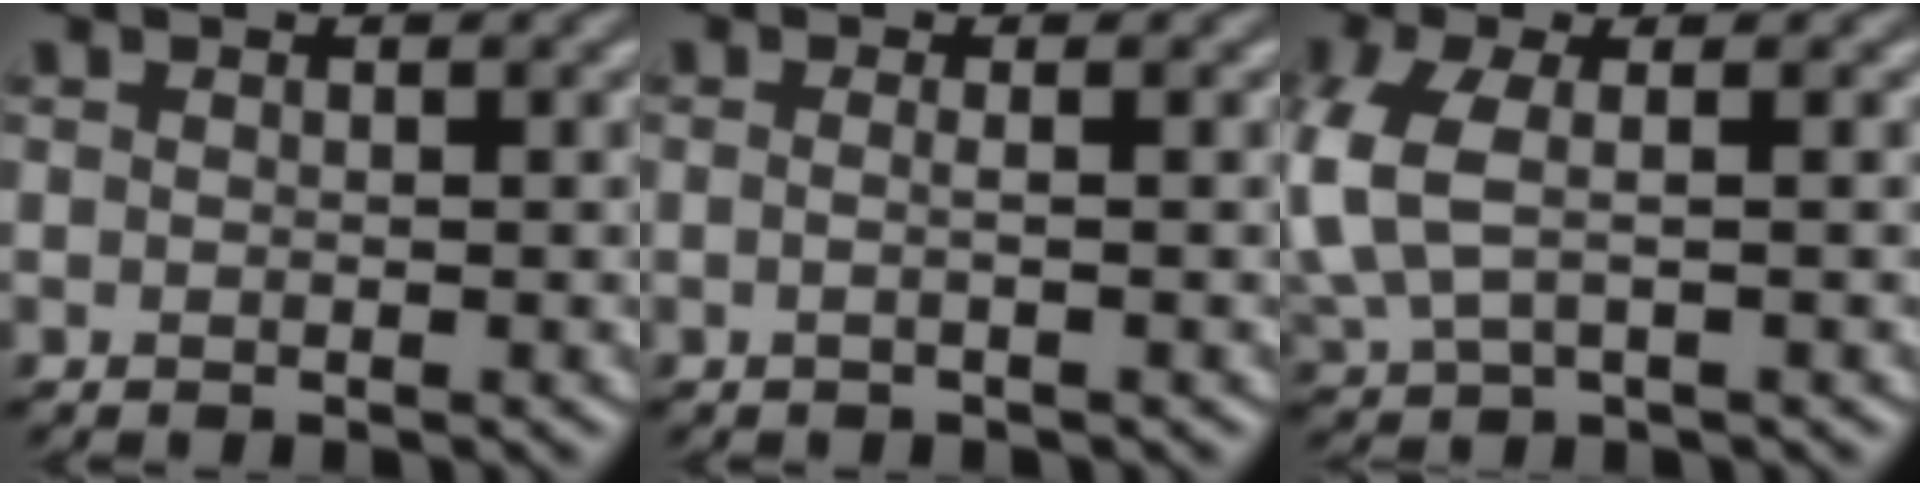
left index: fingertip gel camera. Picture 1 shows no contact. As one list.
[{"total": 1.5, "force": [0.1, 0.7, 1.4], "torque": [-0.010, -0.012, -0.018]}, {"total": 5.0, "force": [0.1, 2.5, 4.3], "torque": [-0.123, -0.001, 0.002]}]